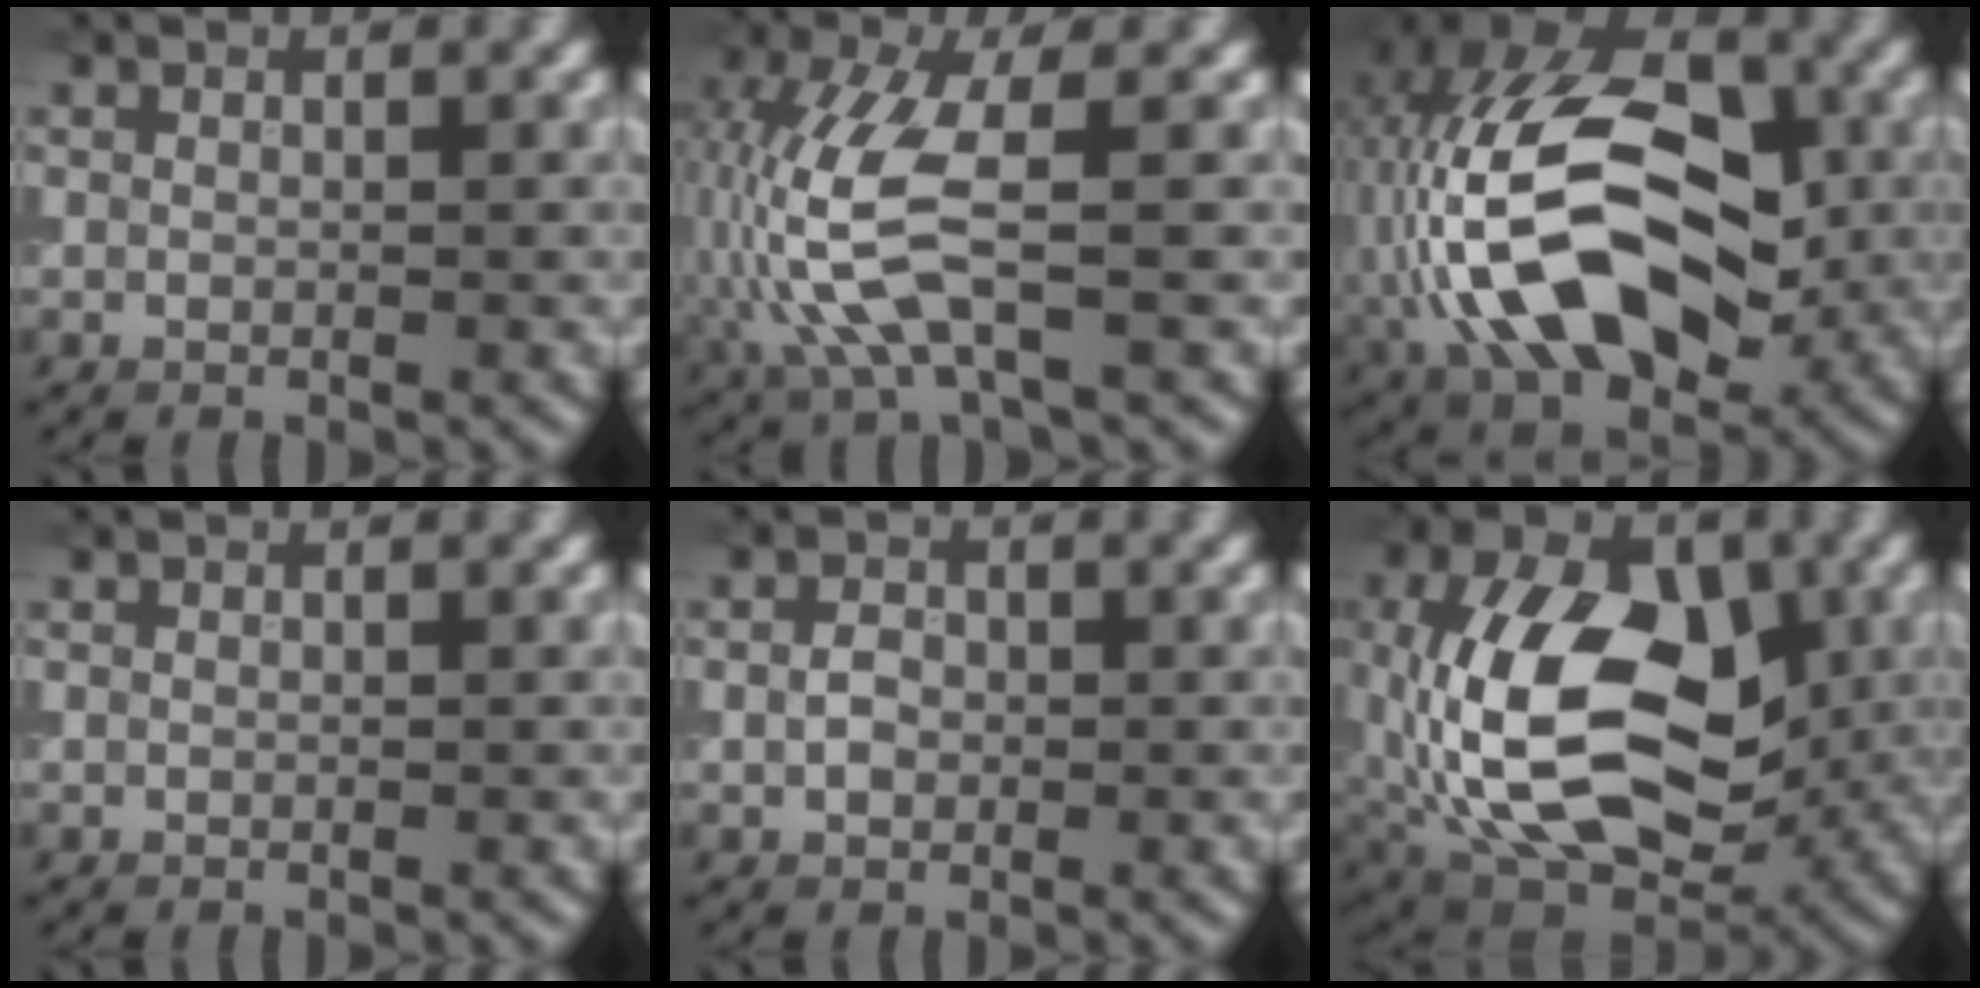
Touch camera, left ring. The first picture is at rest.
{"total": 7.3, "force": [-1.3, 2.6, 6.7], "torque": [-0.179, 0.005, -0.022]}
{"total": 15.6, "force": [-2.0, 9.6, 12.1], "torque": [-0.227, 0.016, -0.057]}
{"total": 0.0}
{"total": 1.6, "force": [-0.1, 1.2, 1.1], "torque": [-0.023, 0.003, -0.004]}
{"total": 13.9, "force": [-0.3, 8.7, 10.9], "torque": [-0.201, 0.000, -0.010]}